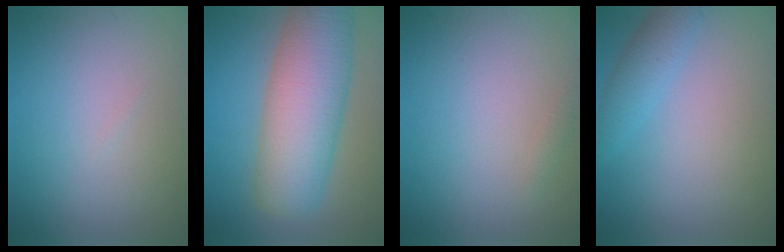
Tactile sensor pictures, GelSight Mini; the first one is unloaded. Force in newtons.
{"total": 9.5, "press": 9.5, "slide": 0.3}
{"total": 0.6, "press": 0.6, "slide": 0.0}
{"total": 2.3, "press": 2.3, "slide": 0.1}